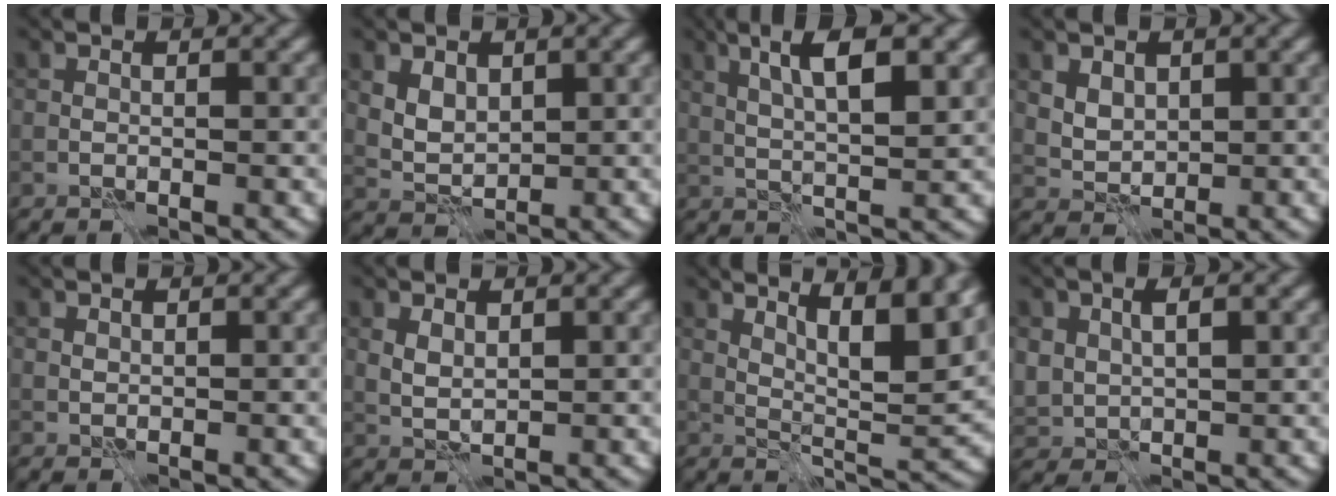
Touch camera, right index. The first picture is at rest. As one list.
[{"total": 2.9, "force": [1.1, 2.1, 1.8], "torque": [-0.037, -0.006, 0.024]}, {"total": 6.8, "force": [2.7, 1.7, 5.9], "torque": [-0.102, 0.004, 0.048]}, {"total": 3.0, "force": [1.2, 2.2, 1.6], "torque": [-0.033, -0.004, 0.029]}, {"total": 0.6, "force": [0.4, 0.4, 0.2], "torque": [-0.007, -0.001, 0.009]}, {"total": 2.0, "force": [0.8, 1.1, 1.4], "torque": [-0.035, -0.003, 0.019]}, {"total": 7.6, "force": [4.5, 1.5, 6.0], "torque": [-0.089, -0.002, 0.075]}, {"total": 3.7, "force": [1.2, 2.5, 2.5], "torque": [-0.053, -0.002, 0.025]}]